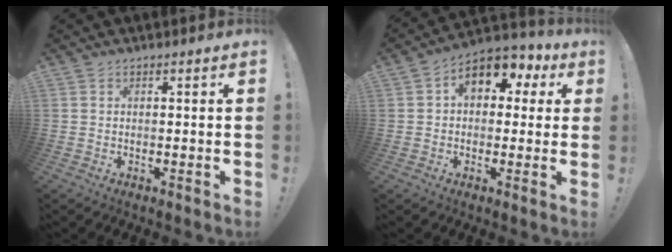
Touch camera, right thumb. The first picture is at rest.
{"total": 10.6, "force": [3.5, 7.1, 7.0], "torque": [-0.100, -0.003, 0.068]}